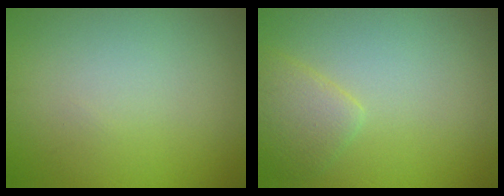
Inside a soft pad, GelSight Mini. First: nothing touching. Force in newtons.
{"total": 2.5, "press": 2.5, "slide": 0.2}